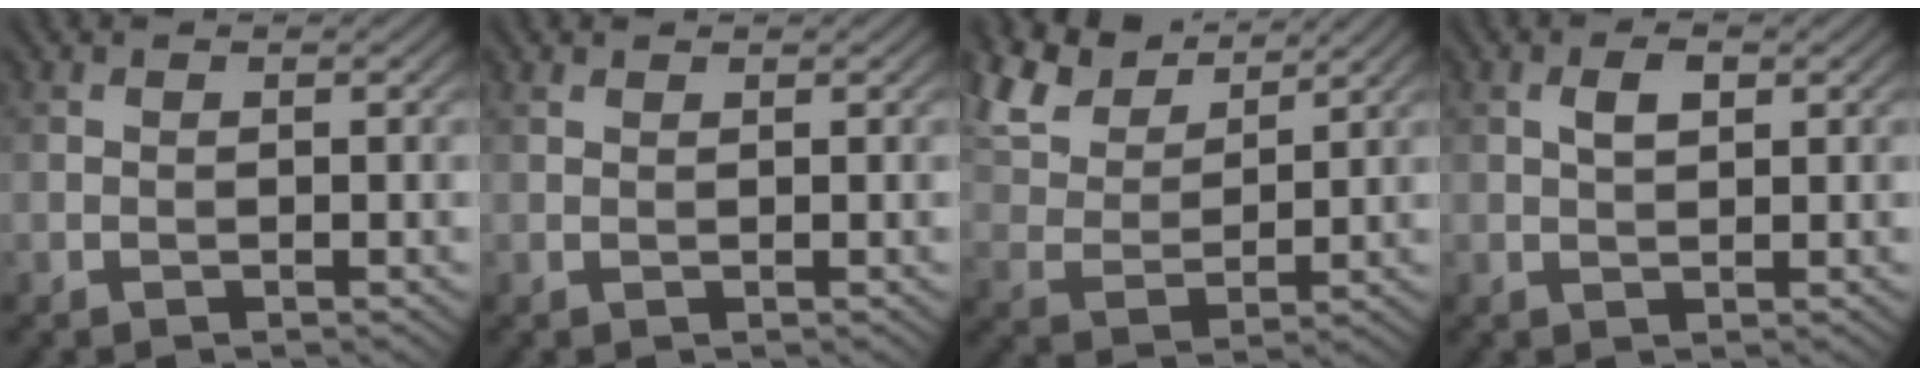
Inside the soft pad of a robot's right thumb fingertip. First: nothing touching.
{"total": 0.6, "force": [0.5, 0.1, 0.1], "torque": [-0.006, 0.003, 0.014]}
{"total": 10.3, "force": [7.8, 4.0, 5.4], "torque": [-0.154, 0.025, 0.147]}
{"total": 2.1, "force": [0.7, 1.0, 1.7], "torque": [-0.034, 0.004, 0.011]}